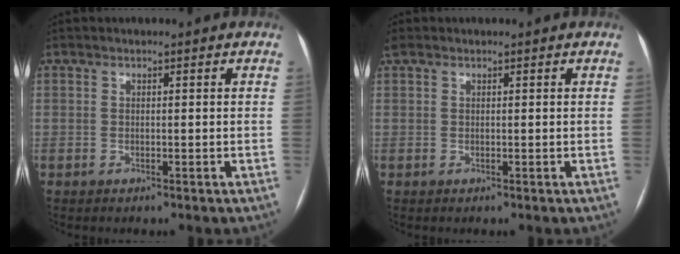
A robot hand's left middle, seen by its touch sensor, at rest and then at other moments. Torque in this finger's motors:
{"motor_torque": [0.45, -0.58, -0.01, 0.01]}